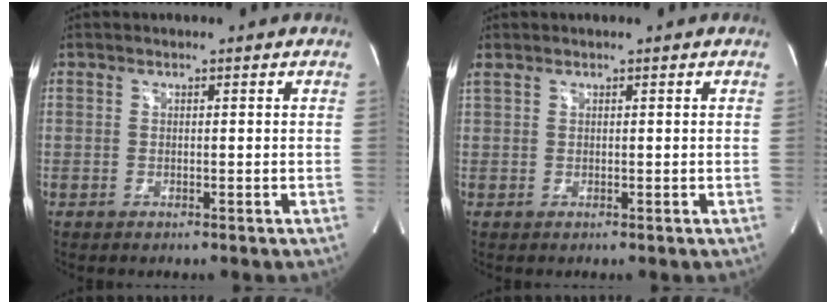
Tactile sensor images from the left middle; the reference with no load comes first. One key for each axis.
{"total": 0.8, "fx": 0.7, "fy": 0.1, "fz": 0.3, "tx": -0.023, "ty": 0.019, "tz": 0.023}